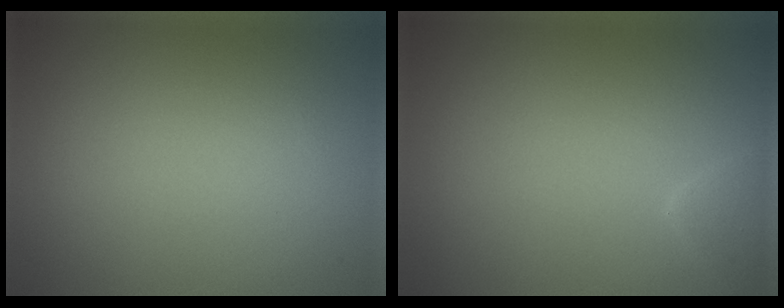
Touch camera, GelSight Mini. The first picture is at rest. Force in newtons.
{"total": 1.4, "press": 1.4, "slide": 0.1}